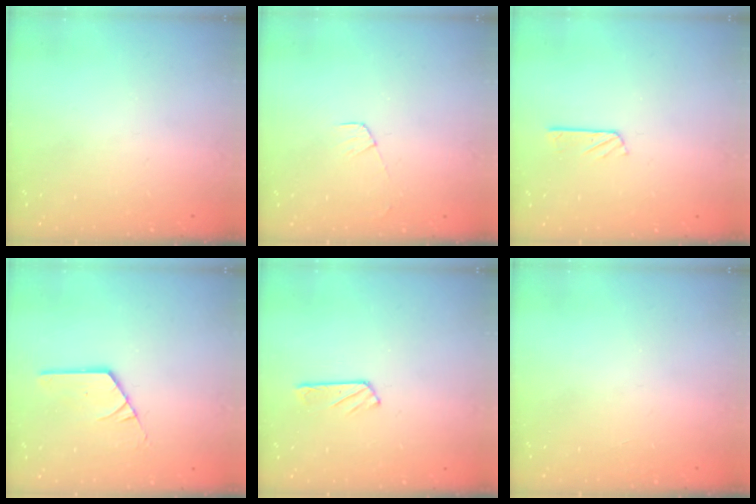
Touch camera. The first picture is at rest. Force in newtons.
{"total": 3.6, "press": 3.6, "slide": 0.3}
{"total": 2.8, "press": 2.8, "slide": 0.2}
{"total": 2.9, "press": 2.9, "slide": 0.1}
{"total": 2.9, "press": 2.9, "slide": 0.3}
{"total": 0.0}